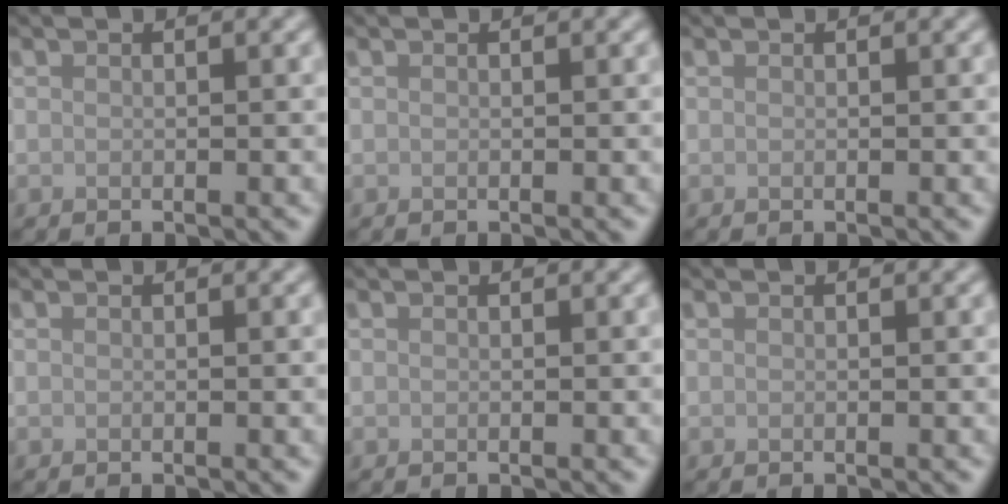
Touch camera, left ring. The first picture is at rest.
{"total": 0.0}
{"total": 0.0}
{"total": 0.0}
{"total": 0.0}
{"total": 0.0}